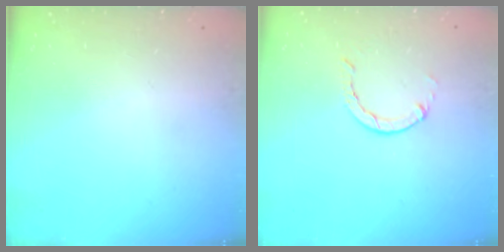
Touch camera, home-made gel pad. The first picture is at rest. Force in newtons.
{"total": 1.3, "press": 1.3, "slide": 0.3}